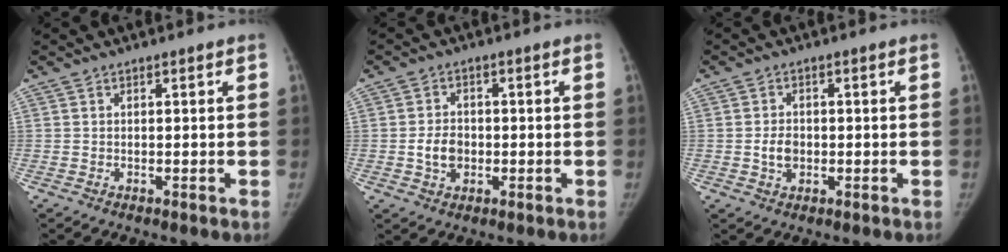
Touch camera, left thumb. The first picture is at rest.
{"total": 4.4, "force": [-0.7, 3.3, 2.7], "torque": [-0.037, 0.004, -0.011]}
{"total": 3.0, "force": [-0.4, 2.3, 2.0], "torque": [-0.029, 0.002, -0.006]}